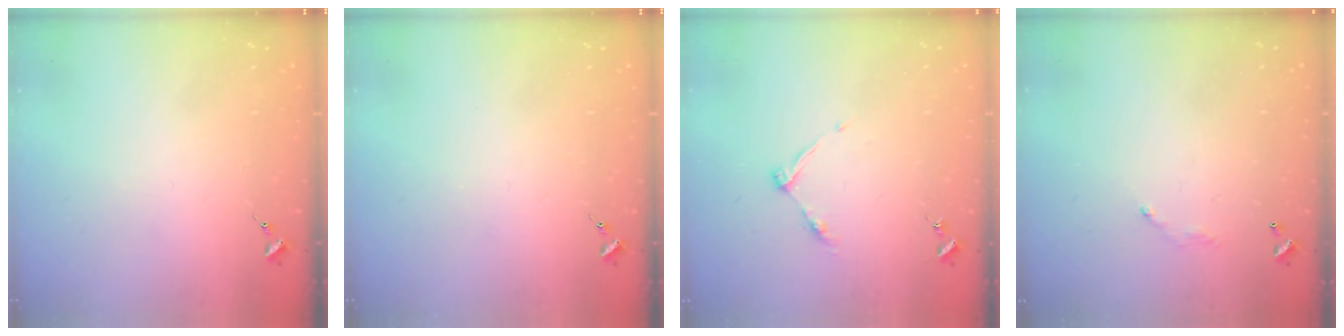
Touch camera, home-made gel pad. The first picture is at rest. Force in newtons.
{"total": 0.0}
{"total": 6.0, "press": 6.0, "slide": 0.7}
{"total": 4.0, "press": 4.0, "slide": 0.2}